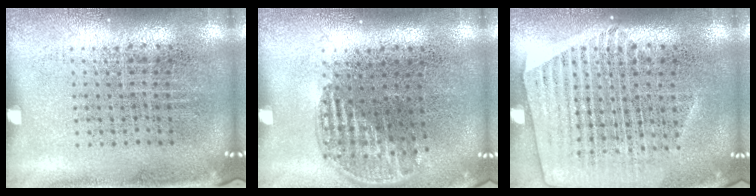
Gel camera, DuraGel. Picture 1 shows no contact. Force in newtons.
{"total": 1.1, "press": 1.0, "slide": 0.5}
{"total": 1.3, "press": 1.2, "slide": 0.5}